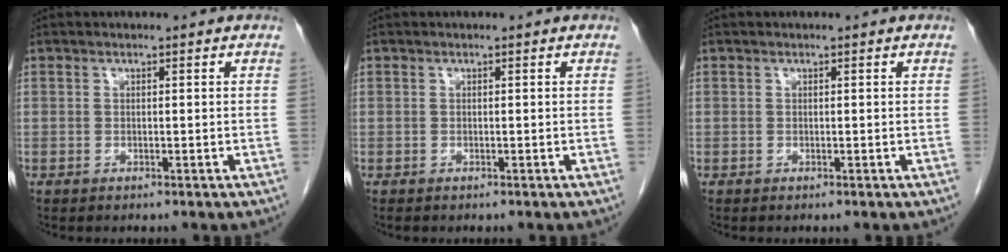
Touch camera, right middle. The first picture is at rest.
{"total": 0.0}
{"total": 0.0}